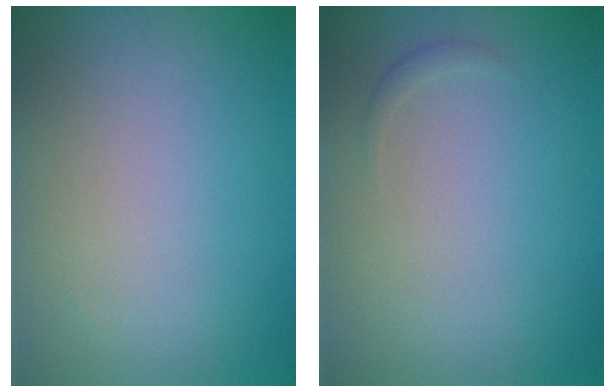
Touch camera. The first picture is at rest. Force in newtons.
{"total": 0.6, "press": 0.6, "slide": 0.0}